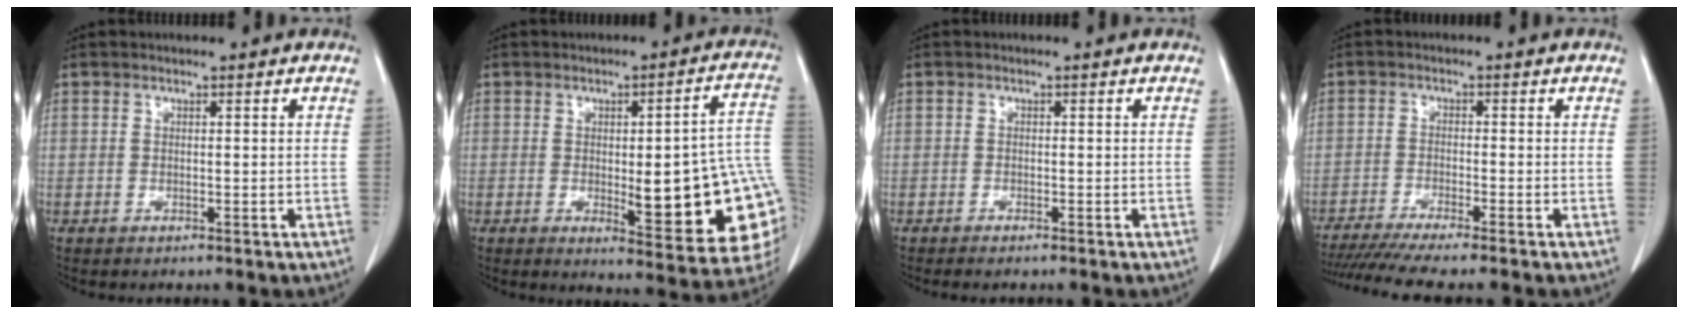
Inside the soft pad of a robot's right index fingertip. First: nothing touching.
{"total": 18.2, "force": [-1.9, 3.6, 17.8], "torque": [-0.148, 0.014, -0.004]}
{"total": 1.1, "force": [-1.0, 0.1, 0.5], "torque": [-0.009, -0.002, -0.013]}
{"total": 10.2, "force": [-8.8, -0.8, 5.0], "torque": [-0.065, -0.023, -0.141]}